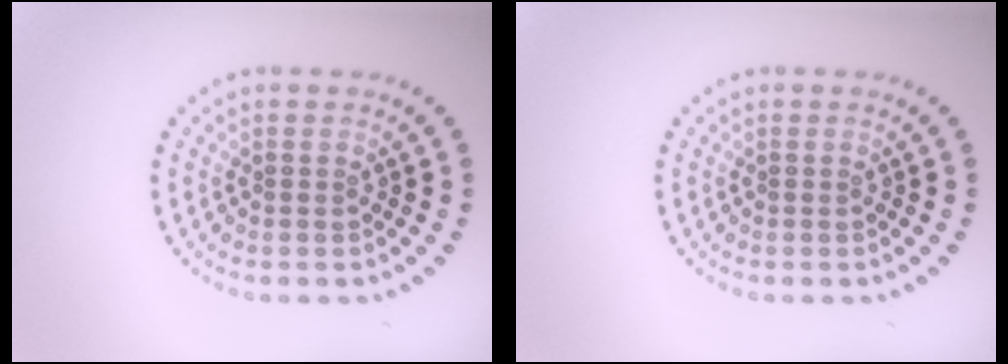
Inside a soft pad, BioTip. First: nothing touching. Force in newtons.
{"total": 0.0}